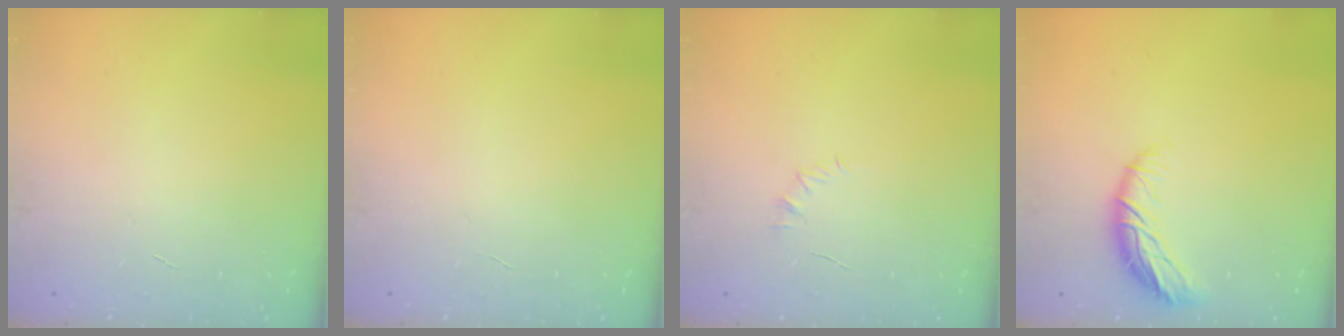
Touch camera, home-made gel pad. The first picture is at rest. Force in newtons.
{"total": 0.0}
{"total": 4.5, "press": 4.3, "slide": 1.4}
{"total": 9.3, "press": 9.2, "slide": 1.3}